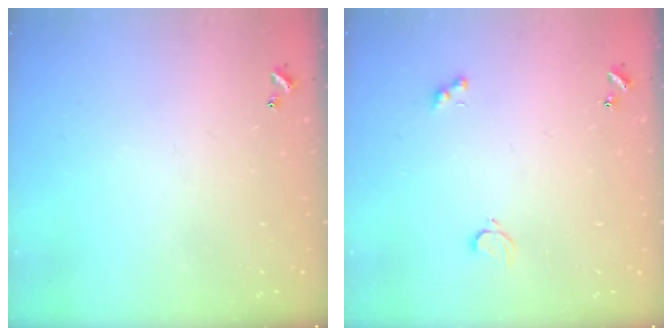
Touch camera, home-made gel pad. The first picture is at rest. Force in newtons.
{"total": 0.9, "press": 0.8, "slide": 0.4}